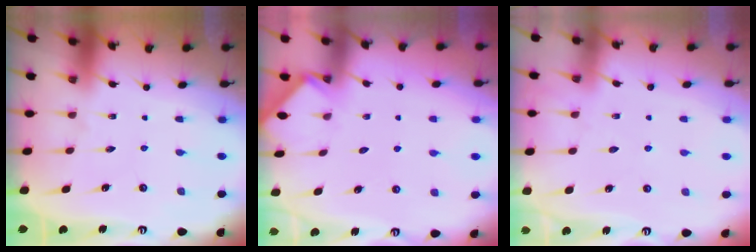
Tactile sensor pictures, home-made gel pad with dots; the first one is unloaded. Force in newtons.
{"total": 2.5, "press": 2.5, "slide": 0.4}
{"total": 5.3, "press": 5.2, "slide": 0.6}